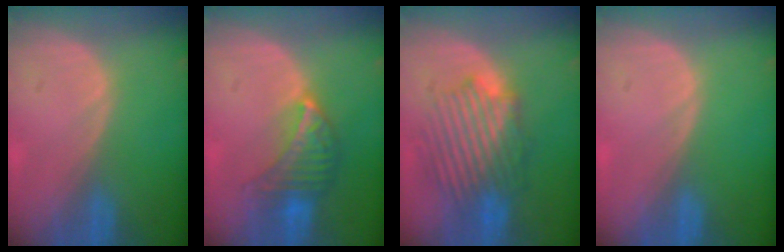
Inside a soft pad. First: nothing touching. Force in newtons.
{"total": 7.0, "press": 6.4, "slide": 2.9}
{"total": 8.6, "press": 8.5, "slide": 1.6}
{"total": 0.0}